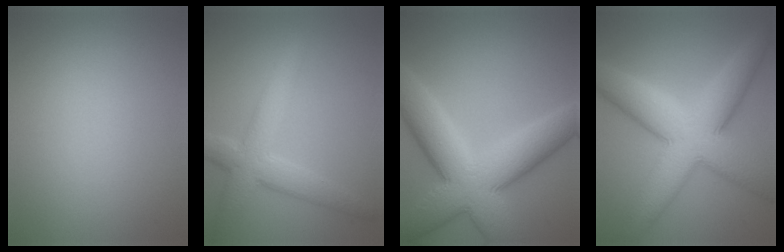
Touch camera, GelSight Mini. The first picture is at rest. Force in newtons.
{"total": 5.3, "press": 5.3, "slide": 0.3}
{"total": 10.8, "press": 10.8, "slide": 0.7}
{"total": 10.0, "press": 10.0, "slide": 0.3}